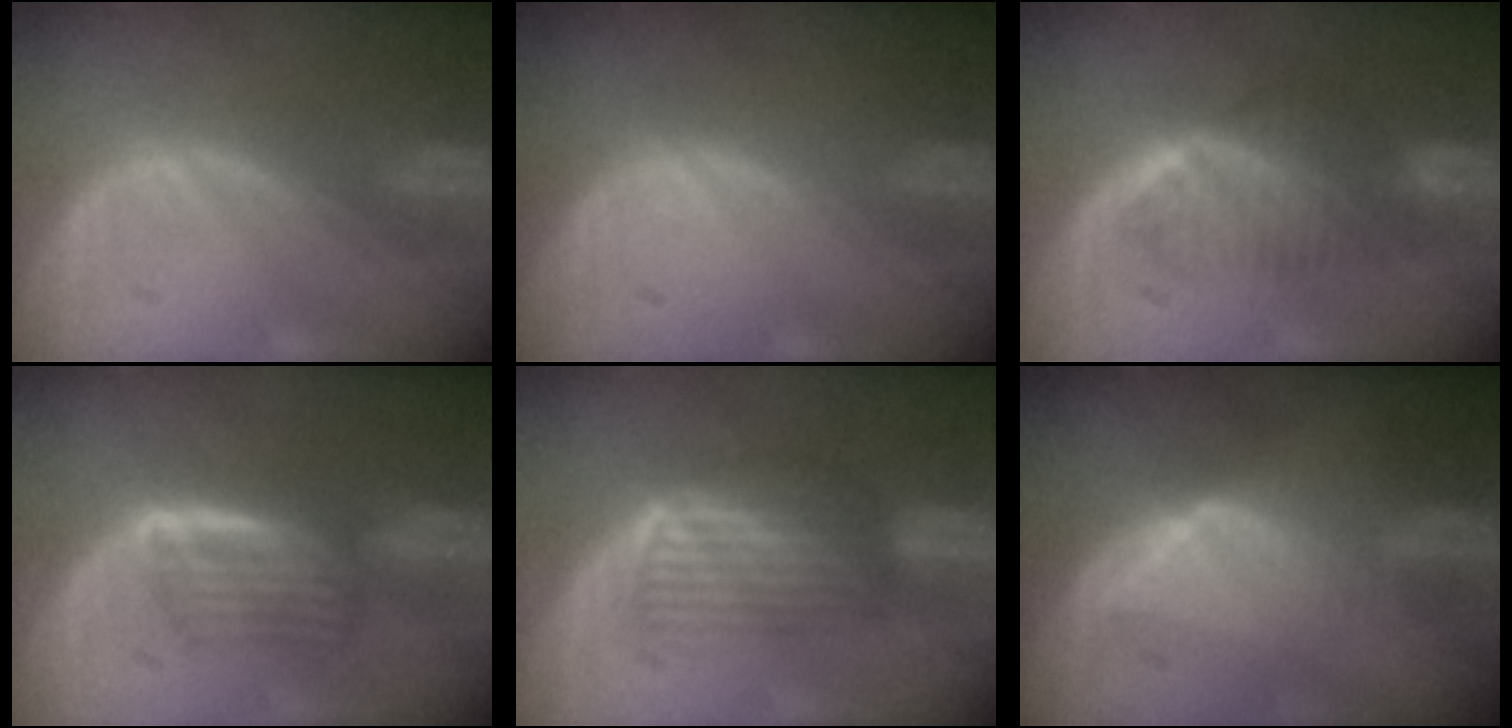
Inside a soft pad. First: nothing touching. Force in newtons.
{"total": 0.0}
{"total": 6.6, "press": 6.0, "slide": 2.8}
{"total": 5.9, "press": 5.0, "slide": 3.1}
{"total": 7.0, "press": 5.9, "slide": 3.7}
{"total": 6.5, "press": 6.5, "slide": 0.6}